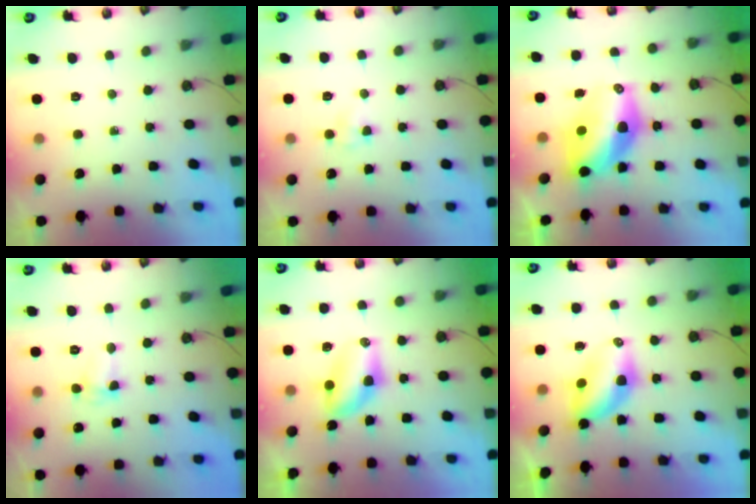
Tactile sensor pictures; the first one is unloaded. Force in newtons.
{"total": 3.1, "press": 3.0, "slide": 0.4}
{"total": 12.5, "press": 12.4, "slide": 0.9}
{"total": 2.2, "press": 2.2, "slide": 0.5}
{"total": 7.2, "press": 6.9, "slide": 2.1}
{"total": 6.3, "press": 6.3, "slide": 0.1}